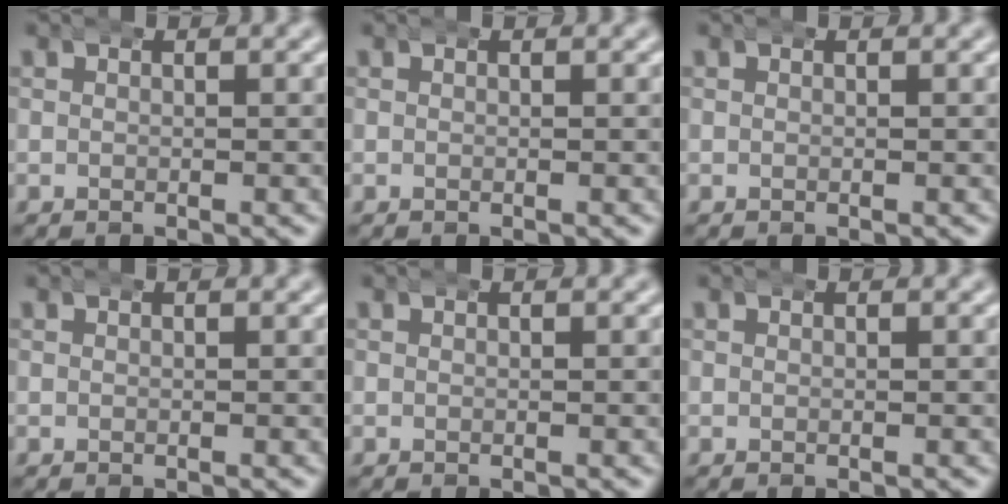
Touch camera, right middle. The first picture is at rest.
{"total": 0.0}
{"total": 0.0}
{"total": 0.0}
{"total": 0.0}
{"total": 0.0}